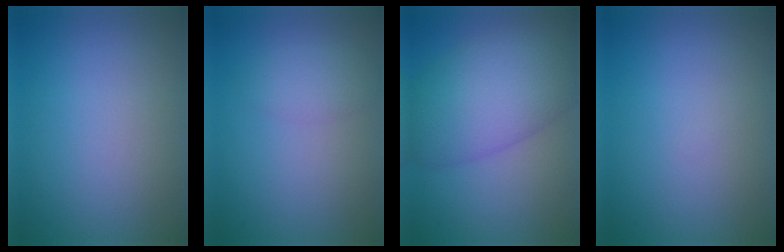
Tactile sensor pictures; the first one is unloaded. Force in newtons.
{"total": 1.8, "press": 1.8, "slide": 0.1}
{"total": 8.5, "press": 8.5, "slide": 0.5}
{"total": 0.0}